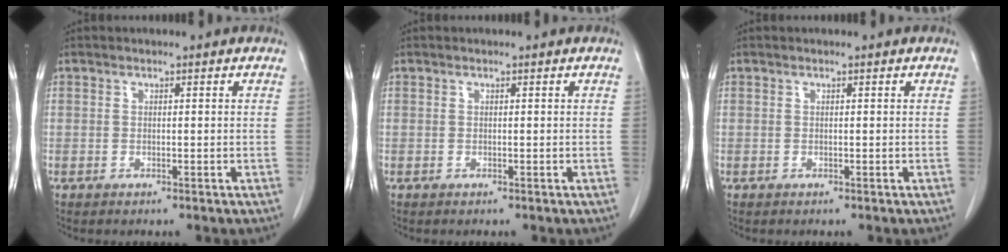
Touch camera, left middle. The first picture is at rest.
{"total": 0.0}
{"total": 0.0}